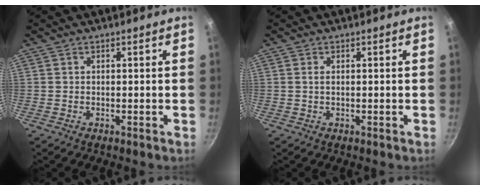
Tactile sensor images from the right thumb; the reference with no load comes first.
{"total": 1.0, "force": [0.2, 0.4, 0.8], "torque": [-0.016, 0.001, 0.002]}